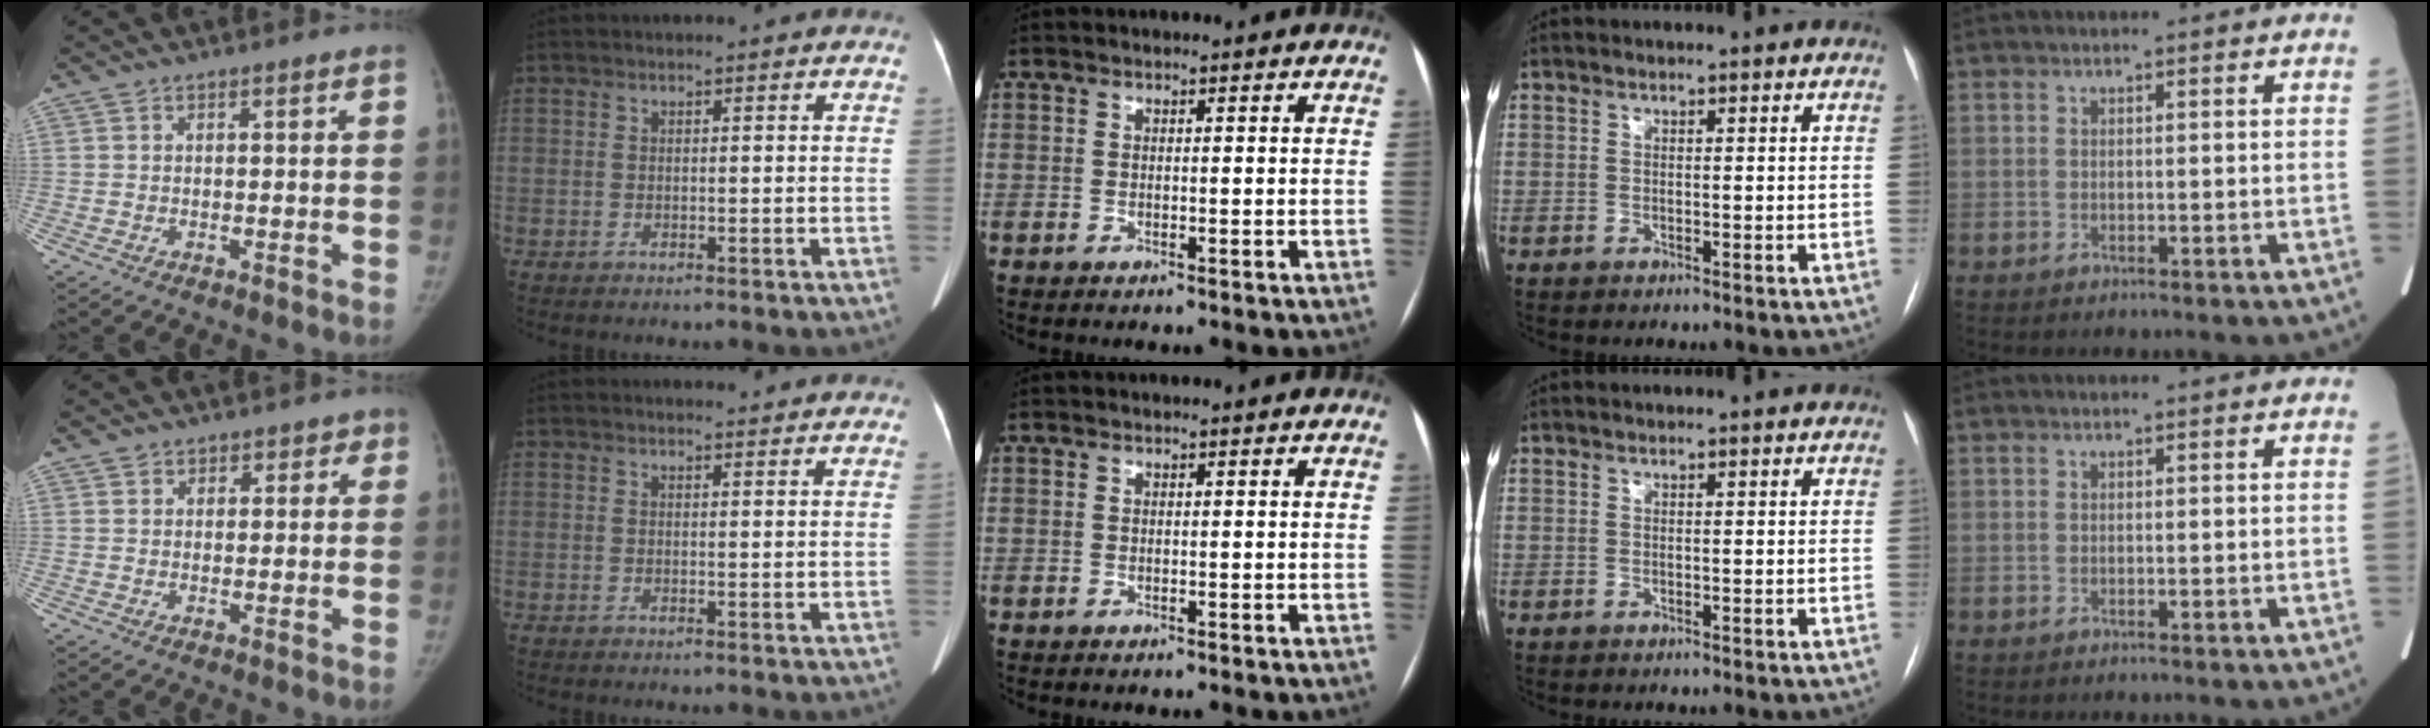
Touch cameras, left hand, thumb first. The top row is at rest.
{"thumb": {"total": 2.6, "force": [1.2, 2.2, 0.2], "torque": [0.036, -0.001, 0.007]}, "index": {"total": 3.4, "force": [3.3, 0.6, 0.5], "torque": [-0.009, 0.003, 0.032]}}